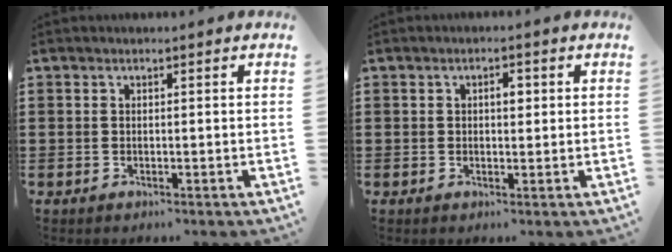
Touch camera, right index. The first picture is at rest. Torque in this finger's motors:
{"motor_torque": [0.51, -0.23, 0.05, 0.05]}